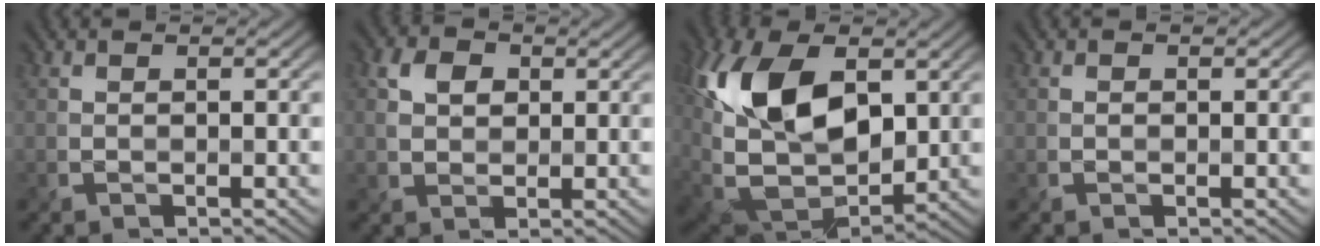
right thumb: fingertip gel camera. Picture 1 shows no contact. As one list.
[{"total": 3.4, "force": [1.0, 2.6, 1.9], "torque": [-0.042, 0.003, 0.014]}, {"total": 16.3, "force": [3.7, 10.1, 12.2], "torque": [-0.254, -0.008, 0.071]}, {"total": 0.5, "force": [-0.1, 0.5, 0.1], "torque": [0.003, -0.001, -0.003]}]